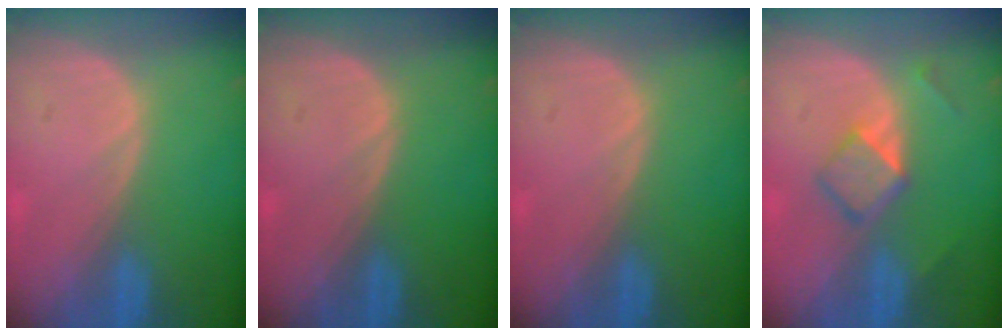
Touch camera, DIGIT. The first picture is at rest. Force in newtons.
{"total": 0.0}
{"total": 0.0}
{"total": 4.3, "press": 4.3, "slide": 0.6}